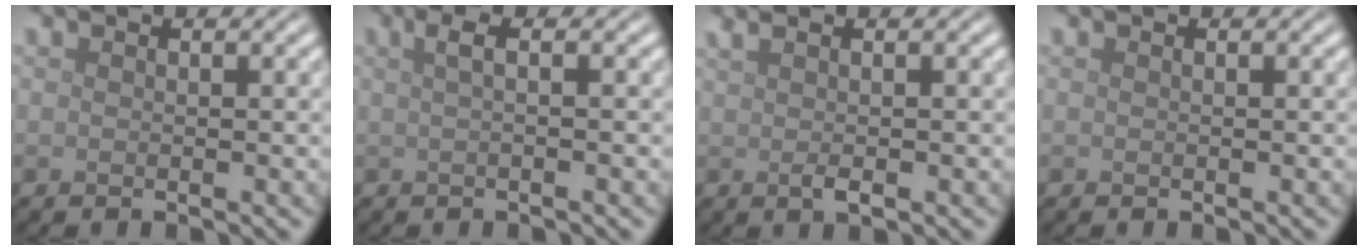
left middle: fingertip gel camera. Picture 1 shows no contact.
{"total": 2.0, "force": [0.5, 0.6, 1.9], "torque": [-0.029, 0.009, 0.004]}
{"total": 2.2, "force": [0.6, 0.6, 2.0], "torque": [-0.039, 0.004, 0.013]}
{"total": 0.0}